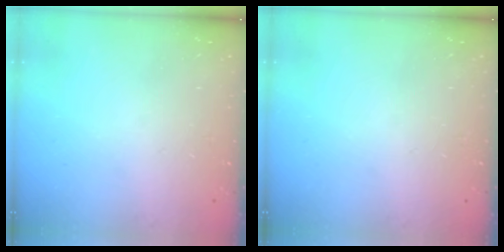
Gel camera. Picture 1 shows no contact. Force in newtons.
{"total": 0.0}